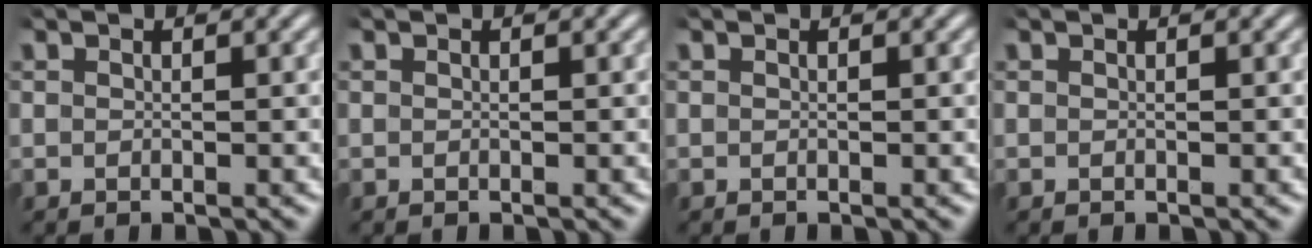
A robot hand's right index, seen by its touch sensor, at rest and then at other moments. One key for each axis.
{"total": 0.0}
{"total": 0.0}
{"total": 0.0}